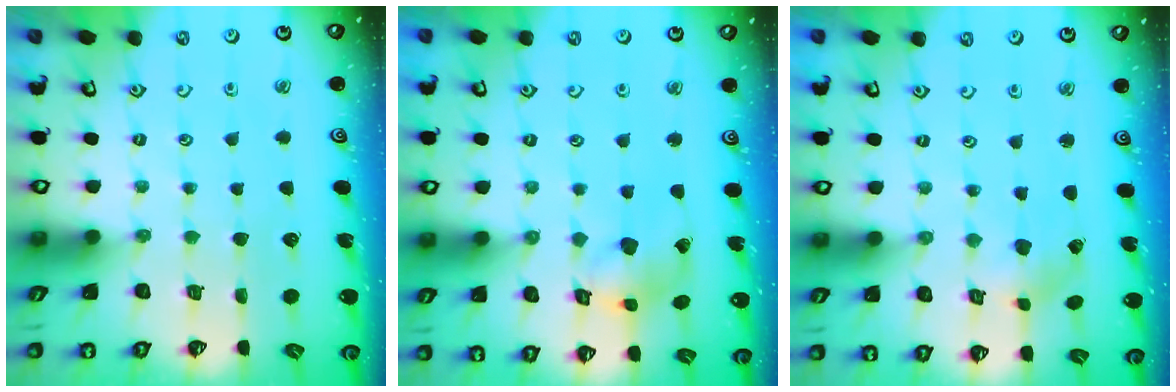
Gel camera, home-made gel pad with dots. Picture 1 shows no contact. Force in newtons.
{"total": 8.6, "press": 8.5, "slide": 1.1}
{"total": 1.1, "press": 1.1, "slide": 0.3}